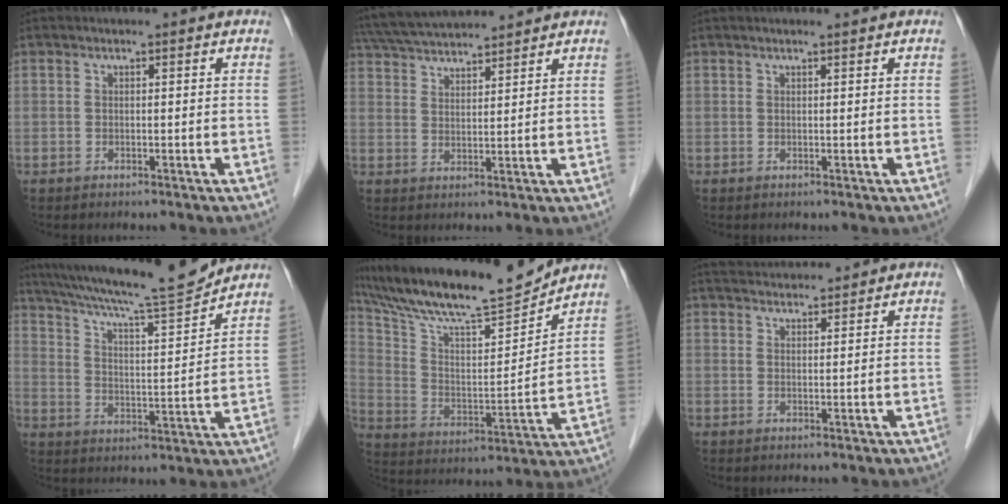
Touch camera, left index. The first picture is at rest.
{"total": 10.9, "force": [10.1, 1.0, 3.8], "torque": [-0.078, 0.033, 0.176]}
{"total": 1.4, "force": [1.2, -0.1, 0.8], "torque": [-0.008, 0.014, 0.021]}
{"total": 16.2, "force": [14.7, -0.4, 6.9], "torque": [-0.124, -0.008, 0.230]}
{"total": 19.3, "force": [17.3, 1.4, 8.6], "torque": [-0.164, 0.002, 0.292]}
{"total": 5.6, "force": [5.4, 0.6, 1.2], "torque": [-0.022, 0.030, 0.088]}